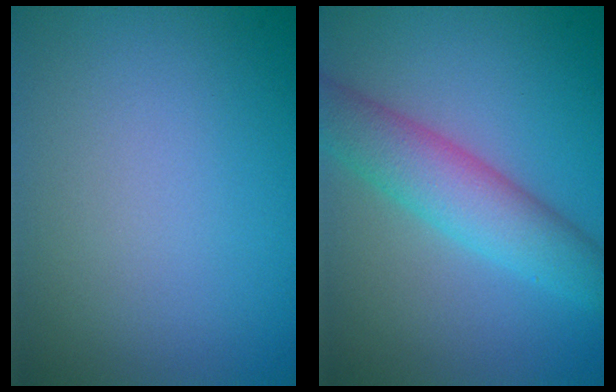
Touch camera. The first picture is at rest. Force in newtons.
{"total": 5.6, "press": 5.6, "slide": 0.2}